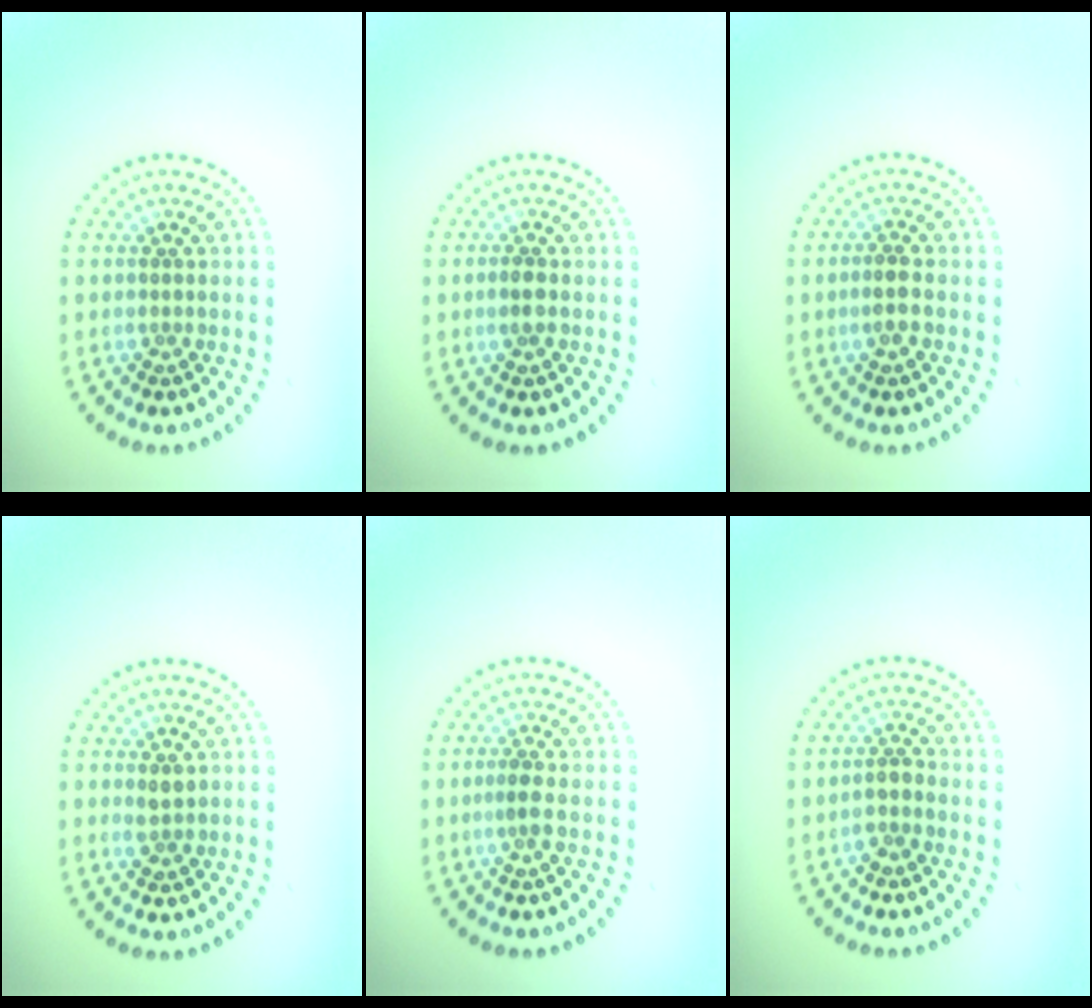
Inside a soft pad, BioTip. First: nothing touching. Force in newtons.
{"total": 1.3, "press": 1.3, "slide": 0.5}
{"total": 1.9, "press": 1.9, "slide": 0.6}
{"total": 1.5, "press": 1.5, "slide": 0.2}
{"total": 1.2, "press": 1.0, "slide": 0.5}
{"total": 1.7, "press": 1.4, "slide": 1.0}